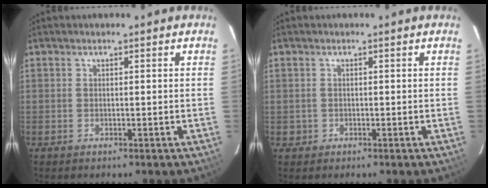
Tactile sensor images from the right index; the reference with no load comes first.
{"total": 1.5, "force": [-0.3, 1.5, -0.1], "torque": [0.001, 0.005, -0.001]}